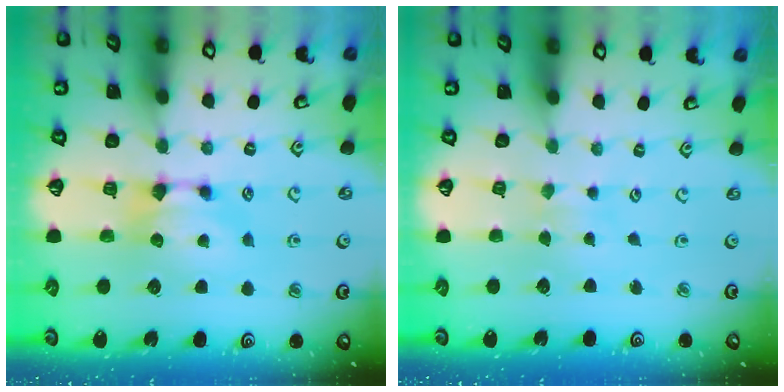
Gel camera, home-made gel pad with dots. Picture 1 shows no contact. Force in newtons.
{"total": 2.9, "press": 2.9, "slide": 0.0}